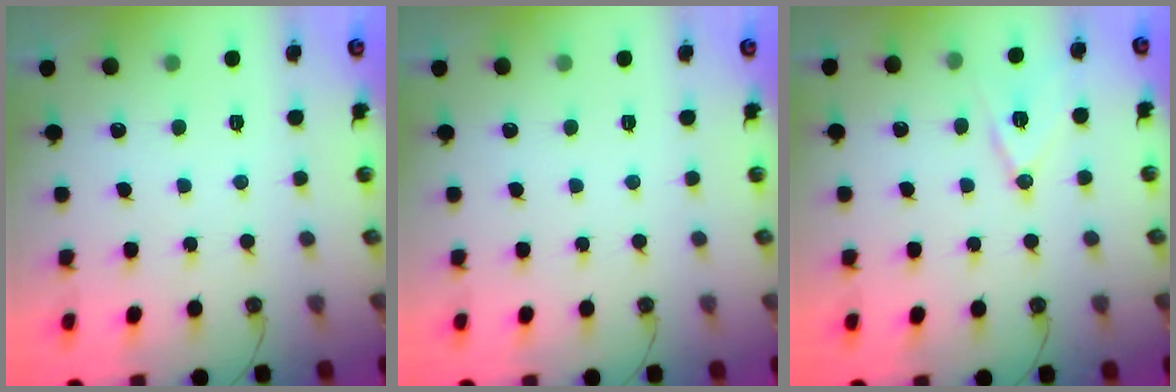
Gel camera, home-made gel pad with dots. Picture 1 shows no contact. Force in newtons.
{"total": 0.0}
{"total": 10.7, "press": 10.1, "slide": 3.4}